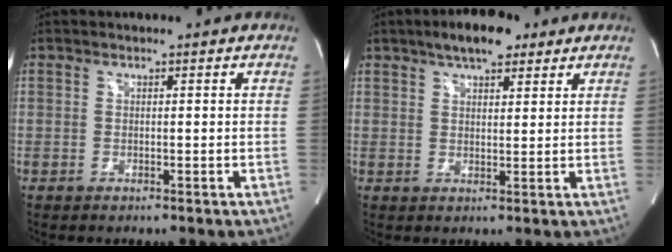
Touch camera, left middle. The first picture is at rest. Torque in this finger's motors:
{"motor_torque": [0.08, -0.30, 0.03, 0.02]}